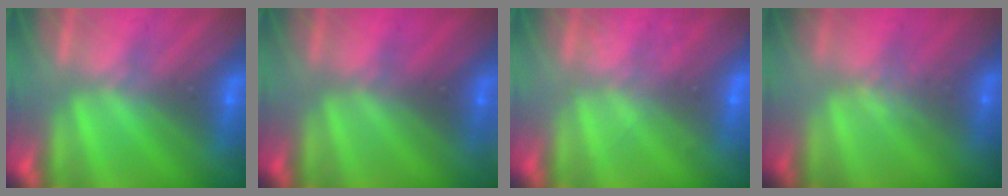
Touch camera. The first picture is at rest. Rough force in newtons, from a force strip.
{"total": 2.3}
{"total": 2.1}
{"total": 2.5}